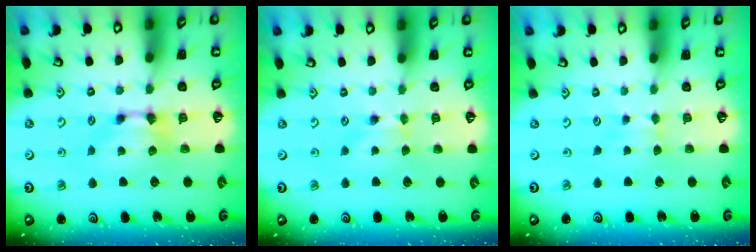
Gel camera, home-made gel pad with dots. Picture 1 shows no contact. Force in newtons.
{"total": 0.9, "press": 0.8, "slide": 0.5}
{"total": 2.5, "press": 2.4, "slide": 0.4}